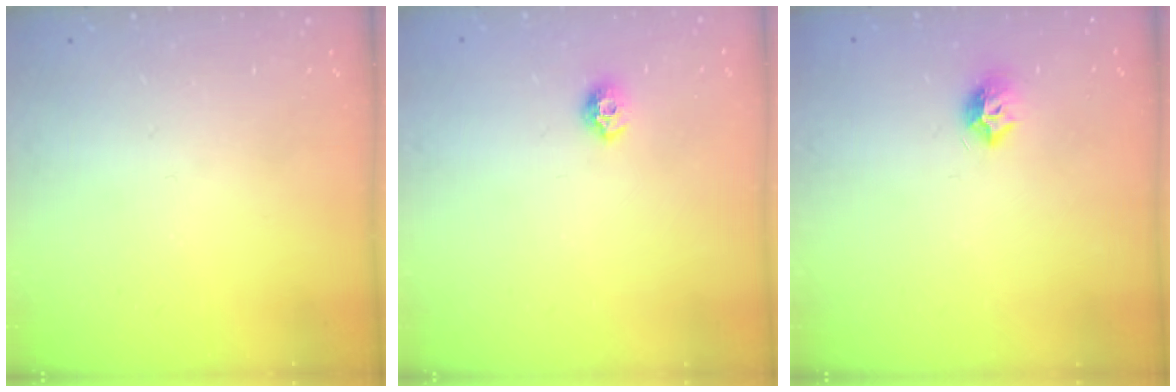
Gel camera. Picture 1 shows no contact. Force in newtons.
{"total": 6.4, "press": 6.3, "slide": 0.9}
{"total": 7.9, "press": 7.9, "slide": 0.8}